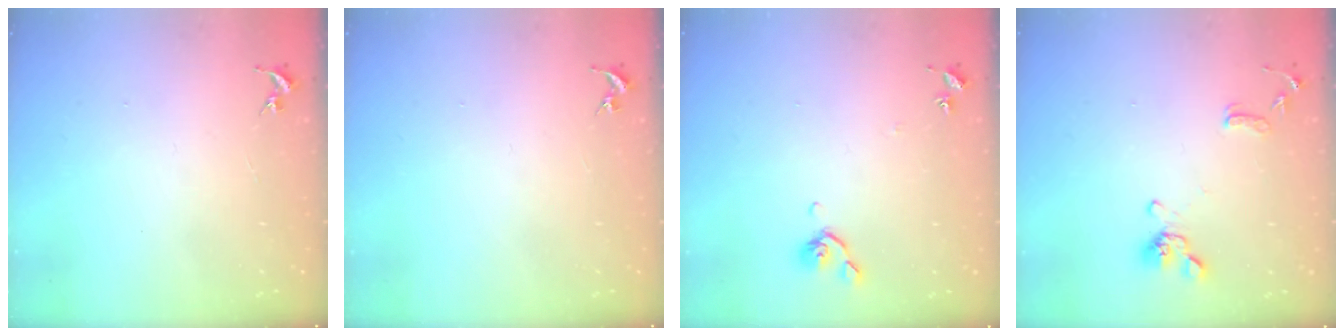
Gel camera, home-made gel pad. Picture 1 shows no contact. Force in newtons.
{"total": 0.0}
{"total": 5.6, "press": 5.6, "slide": 0.9}
{"total": 11.5, "press": 11.3, "slide": 1.8}